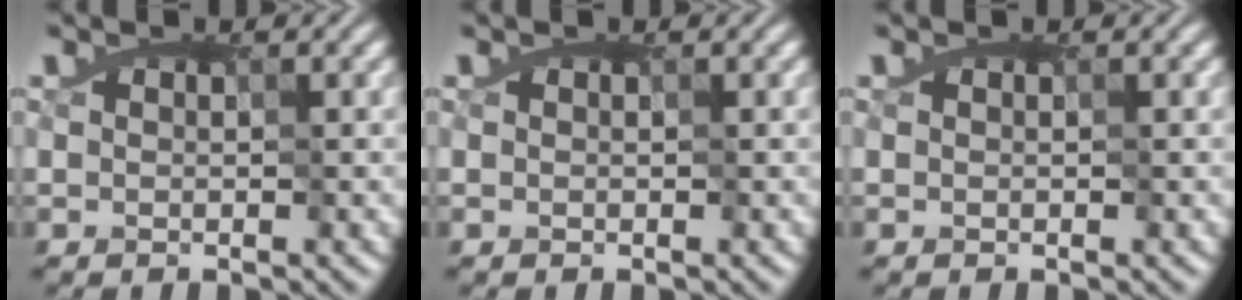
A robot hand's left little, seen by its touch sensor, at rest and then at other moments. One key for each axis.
{"total": 0.0}
{"total": 0.0}